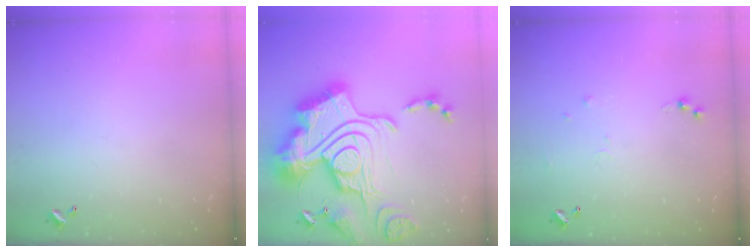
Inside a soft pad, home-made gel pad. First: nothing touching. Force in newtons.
{"total": 4.8, "press": 4.1, "slide": 2.6}
{"total": 5.1, "press": 5.1, "slide": 0.6}